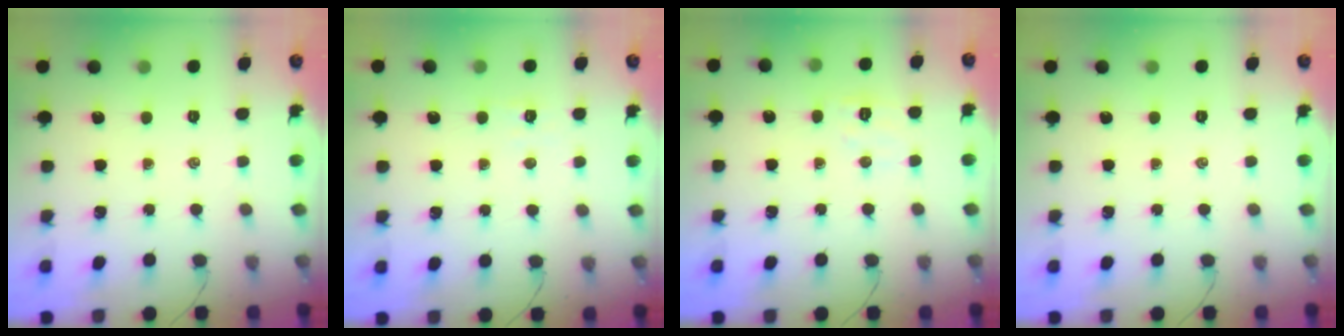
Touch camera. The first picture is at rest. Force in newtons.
{"total": 2.3, "press": 2.1, "slide": 0.8}
{"total": 7.2, "press": 7.0, "slide": 1.3}
{"total": 0.0}